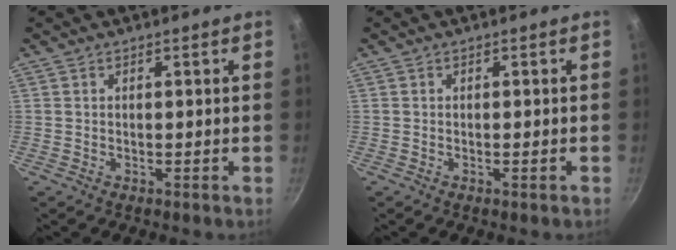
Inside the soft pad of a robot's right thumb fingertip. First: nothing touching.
{"total": 0.8, "force": [-0.4, 0.1, 0.7], "torque": [-0.014, 0.003, -0.007]}